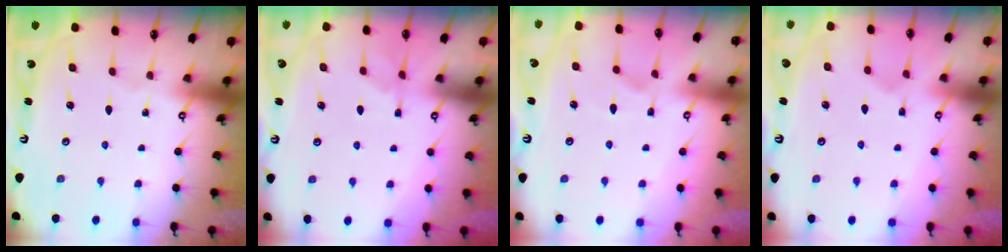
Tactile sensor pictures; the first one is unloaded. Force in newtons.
{"total": 1.5, "press": 1.1, "slide": 1.0}
{"total": 1.9, "press": 1.4, "slide": 1.3}
{"total": 2.9, "press": 2.7, "slide": 1.1}